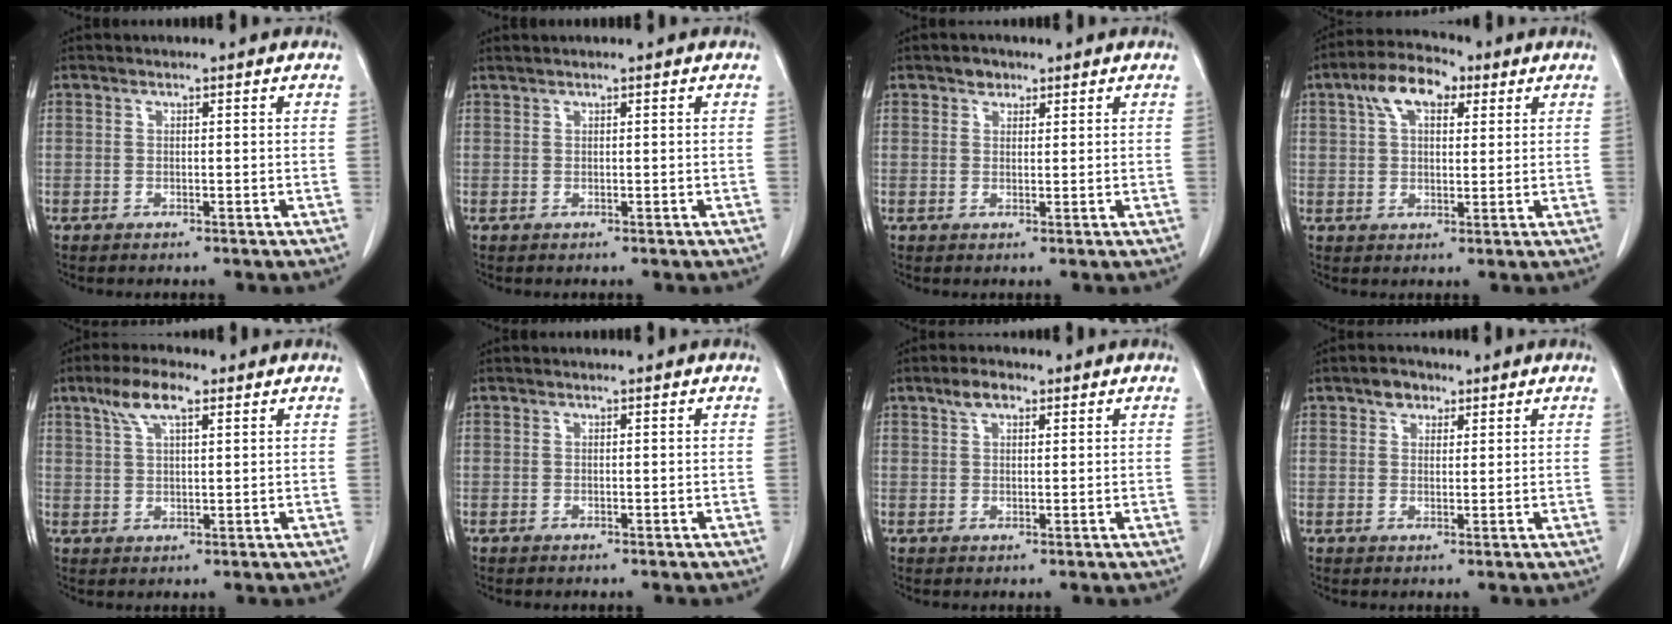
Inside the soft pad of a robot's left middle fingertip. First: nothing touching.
{"total": 0.6, "force": [0.5, -0.1, 0.2], "torque": [-0.009, 0.007, 0.016]}
{"total": 1.7, "force": [1.1, 1.3, 0.4], "torque": [-0.005, 0.001, 0.016]}
{"total": 8.0, "force": [3.7, 4.2, 5.8], "torque": [-0.105, 0.029, 0.061]}
{"total": 6.3, "force": [3.6, 1.7, 4.8], "torque": [-0.100, 0.017, 0.068]}
{"total": 0.0}
{"total": 3.2, "force": [1.9, 1.6, 2.0], "torque": [-0.039, 0.010, 0.036]}
{"total": 2.8, "force": [1.7, 2.0, 1.1], "torque": [-0.017, 0.009, 0.027]}